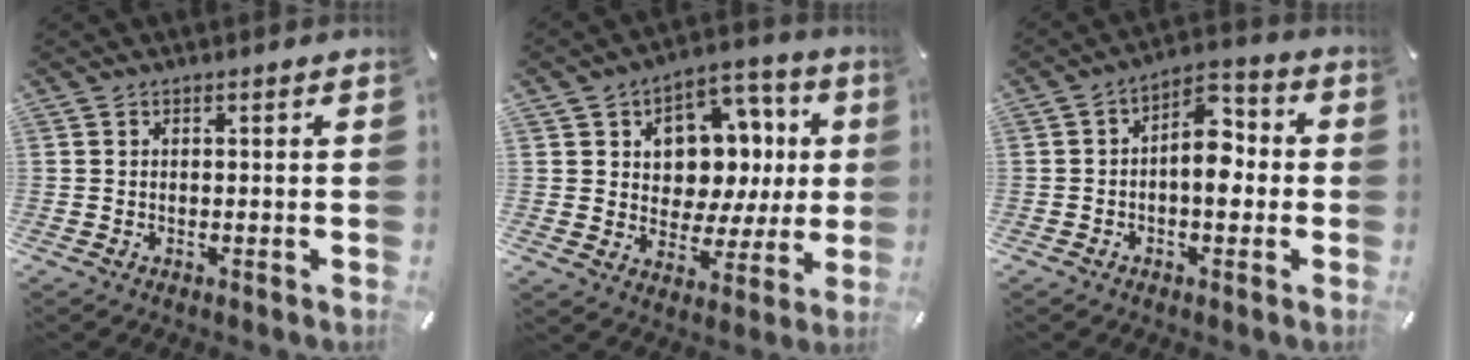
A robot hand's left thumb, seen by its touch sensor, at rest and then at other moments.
{"total": 11.4, "force": [2.5, 9.8, 5.2], "torque": [-0.063, -0.026, 0.051]}
{"total": 9.0, "force": [-1.0, 5.3, 7.2], "torque": [-0.101, 0.003, -0.021]}